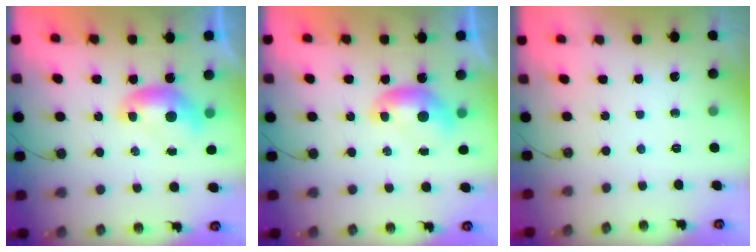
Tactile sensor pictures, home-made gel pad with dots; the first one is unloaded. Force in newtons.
{"total": 0.0}
{"total": 0.0}